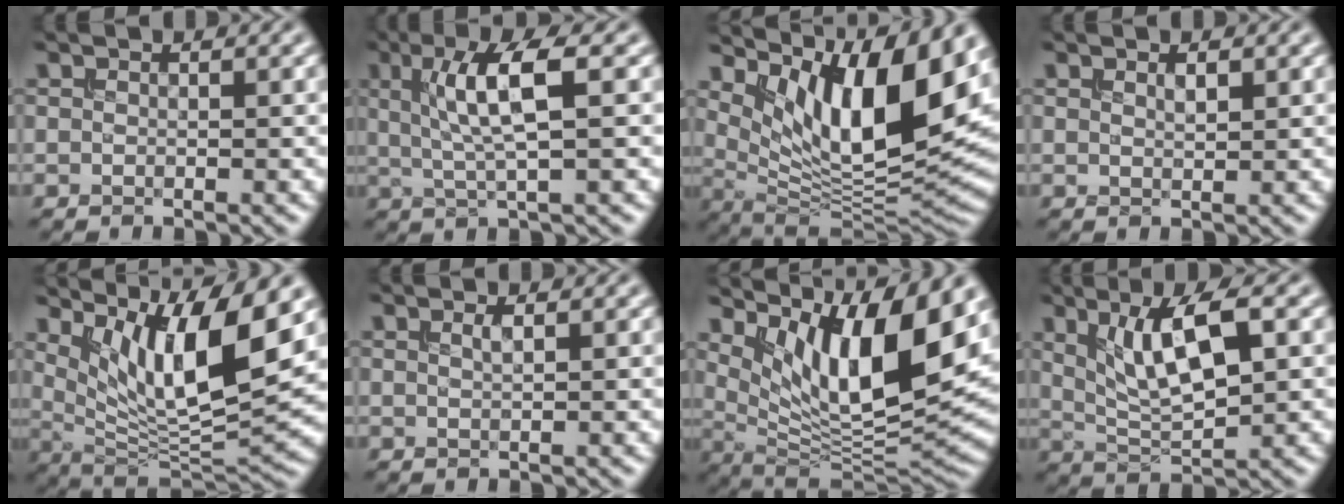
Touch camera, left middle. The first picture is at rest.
{"total": 5.6, "force": [1.1, 1.2, 5.4], "torque": [-0.104, 0.006, 0.023]}
{"total": 12.7, "force": [5.7, 4.6, 10.4], "torque": [-0.166, -0.010, 0.110]}
{"total": 0.9, "force": [0.6, 0.2, 0.7], "torque": [-0.014, -0.001, 0.009]}
{"total": 10.6, "force": [4.5, 2.7, 9.2], "torque": [-0.149, -0.010, 0.088]}
{"total": 0.8, "force": [0.3, 0.2, 0.7], "torque": [-0.011, 0.002, 0.004]}
{"total": 11.7, "force": [5.3, 3.6, 9.8], "torque": [-0.158, -0.015, 0.105]}
{"total": 6.5, "force": [2.0, 2.0, 5.9], "torque": [-0.106, -0.002, 0.039]}